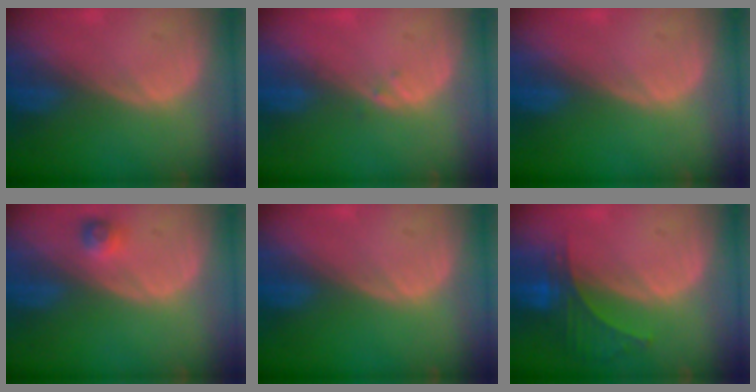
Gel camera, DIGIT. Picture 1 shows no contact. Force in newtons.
{"total": 0.7, "press": 0.6, "slide": 0.3}
{"total": 0.0}
{"total": 2.2, "press": 2.2, "slide": 0.4}
{"total": 0.0}
{"total": 6.2, "press": 5.8, "slide": 2.2}